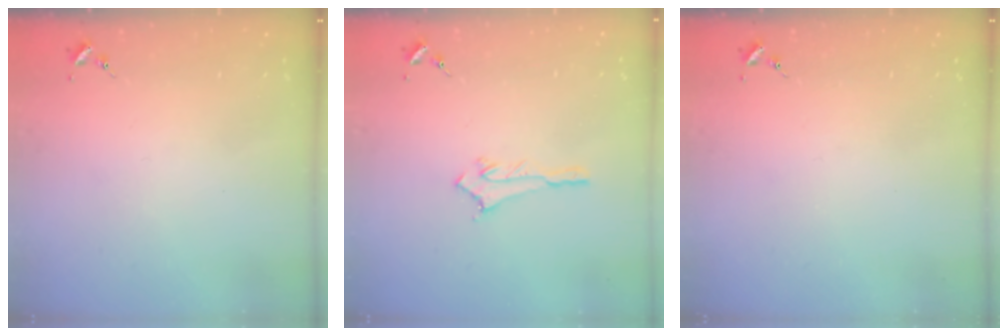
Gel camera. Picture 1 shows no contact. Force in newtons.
{"total": 2.8, "press": 2.8, "slide": 0.3}
{"total": 0.0}